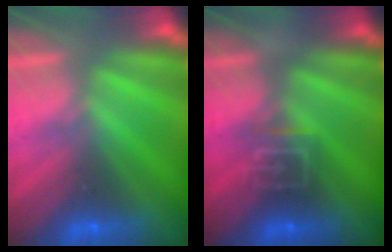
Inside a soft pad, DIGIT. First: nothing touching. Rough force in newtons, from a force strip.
{"total": 2.9}